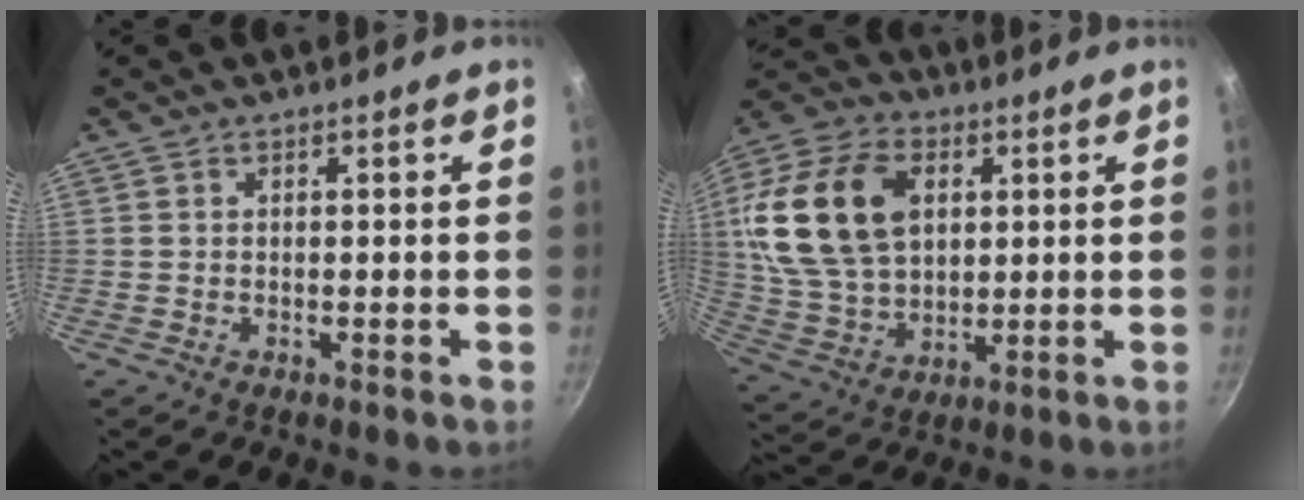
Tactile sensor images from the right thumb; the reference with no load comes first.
{"total": 21.7, "force": [4.9, 14.6, 15.3], "torque": [-0.278, -0.001, 0.095]}